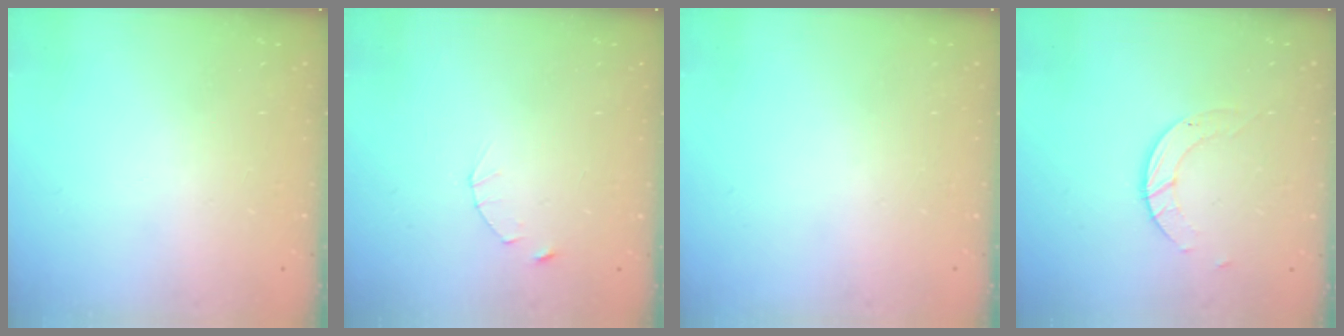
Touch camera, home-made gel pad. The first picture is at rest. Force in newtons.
{"total": 2.5, "press": 2.4, "slide": 0.3}
{"total": 0.0}
{"total": 3.0, "press": 3.0, "slide": 0.3}